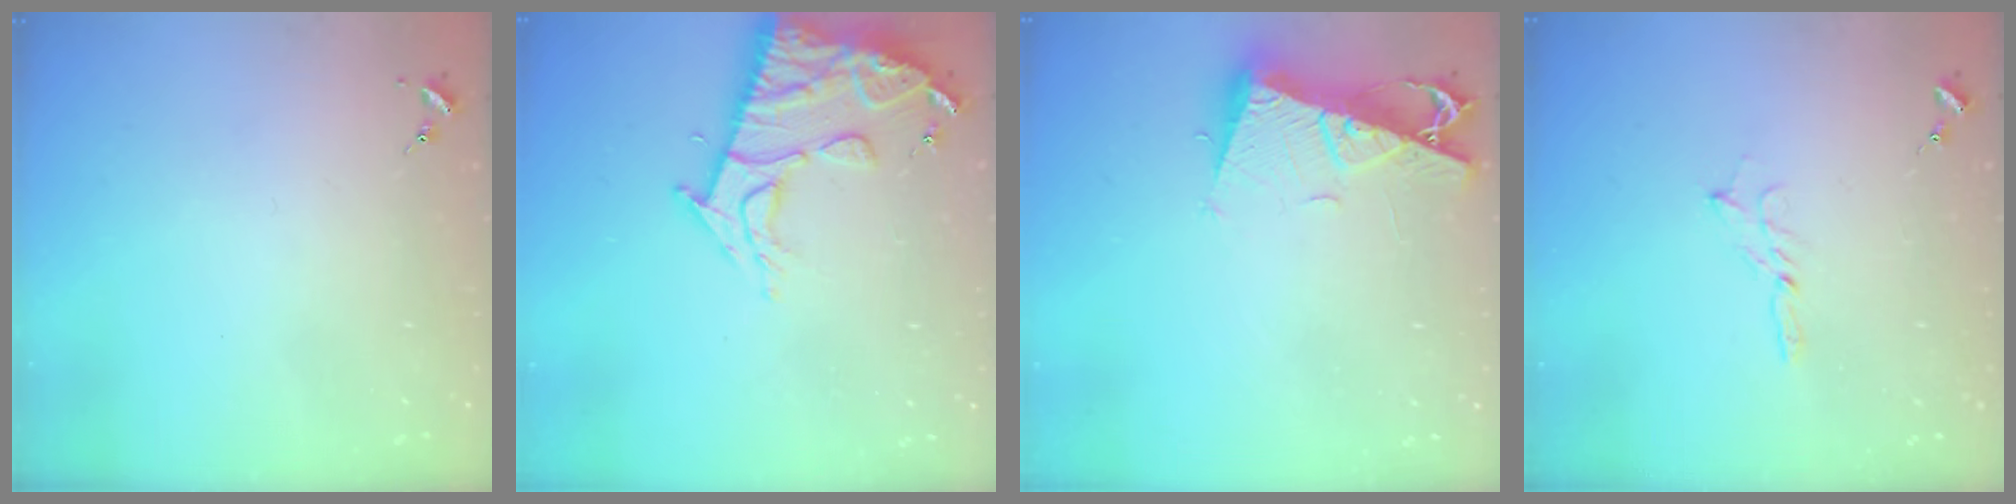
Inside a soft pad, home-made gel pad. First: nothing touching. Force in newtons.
{"total": 14.4, "press": 14.3, "slide": 1.2}
{"total": 10.6, "press": 10.5, "slide": 1.3}
{"total": 2.3, "press": 2.3, "slide": 0.2}